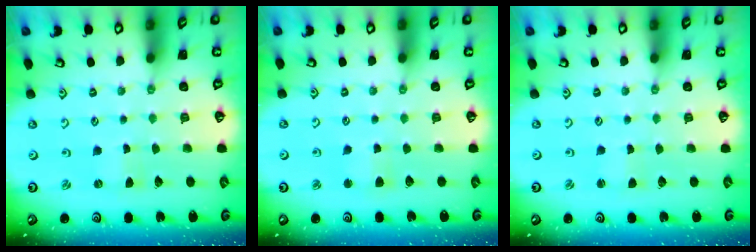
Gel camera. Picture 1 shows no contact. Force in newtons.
{"total": 3.2, "press": 3.1, "slide": 0.7}
{"total": 1.0, "press": 1.0, "slide": 0.0}